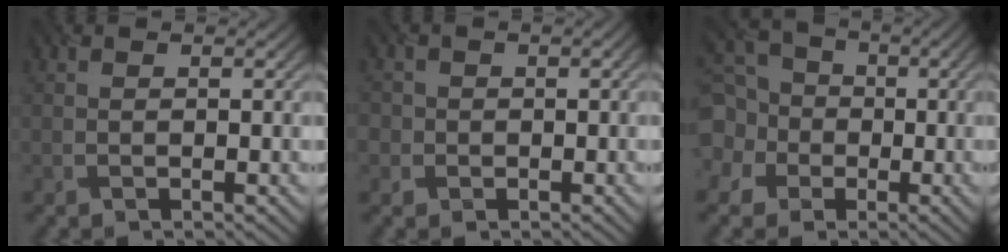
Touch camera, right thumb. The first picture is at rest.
{"total": 1.9, "force": [-0.6, 1.8, -0.2], "torque": [0.005, -0.002, -0.014]}
{"total": 9.1, "force": [-0.9, 8.6, 2.9], "torque": [-0.109, -0.002, -0.046]}